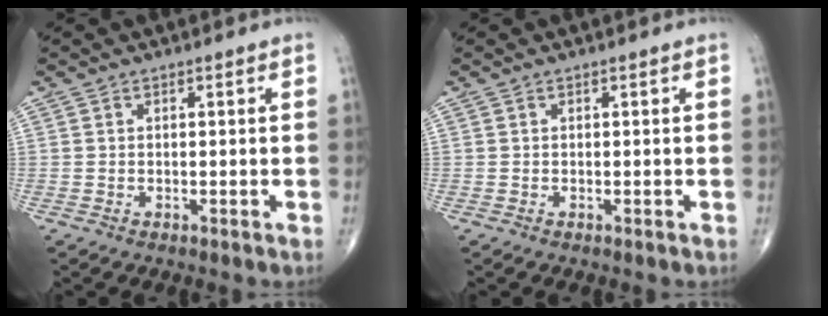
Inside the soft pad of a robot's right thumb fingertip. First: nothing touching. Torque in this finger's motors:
{"motor_torque": [0.01, -0.09, 0.19, 0.03, -0.03]}